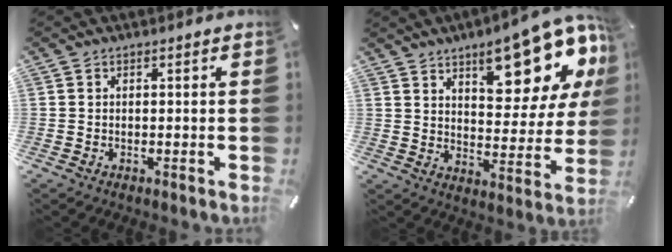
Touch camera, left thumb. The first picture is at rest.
{"total": 17.6, "force": [11.9, 7.1, 10.9], "torque": [-0.139, -0.082, 0.197]}